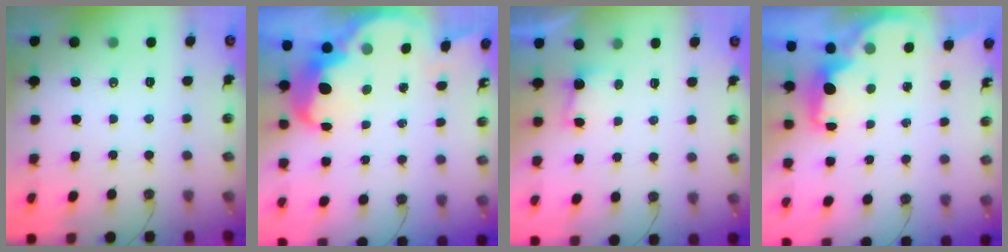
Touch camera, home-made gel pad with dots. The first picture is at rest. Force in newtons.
{"total": 8.1, "press": 8.0, "slide": 0.5}
{"total": 2.4, "press": 2.3, "slide": 0.9}
{"total": 2.5, "press": 2.4, "slide": 0.8}